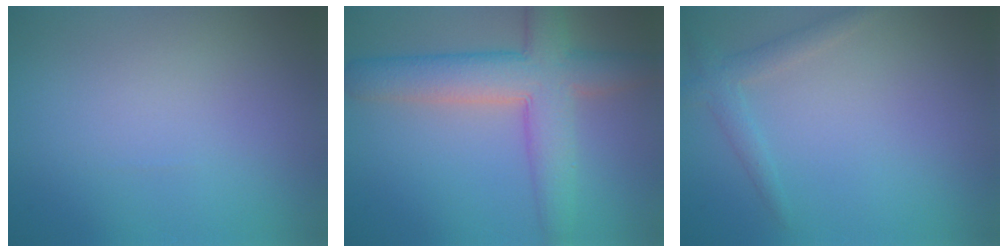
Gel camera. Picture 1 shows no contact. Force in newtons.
{"total": 7.1, "press": 7.1, "slide": 0.3}
{"total": 1.8, "press": 1.8, "slide": 0.1}